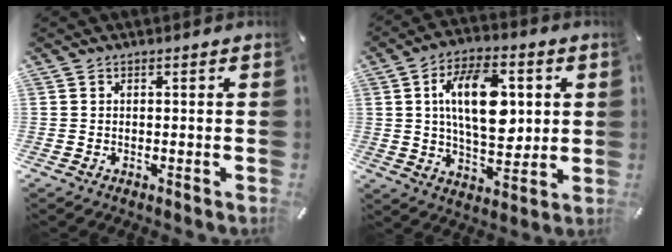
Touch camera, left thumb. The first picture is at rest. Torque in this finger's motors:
{"motor_torque": [1.93, 3.08, 1.57, -1.20, 0.54]}